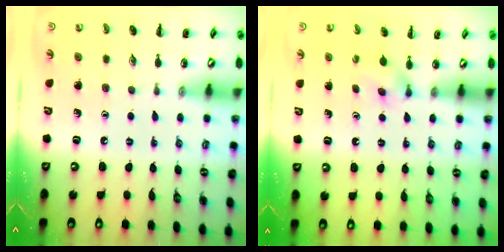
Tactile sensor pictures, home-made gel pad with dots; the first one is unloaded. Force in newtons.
{"total": 2.5, "press": 2.3, "slide": 1.0}